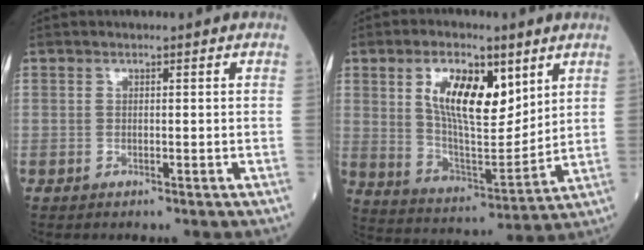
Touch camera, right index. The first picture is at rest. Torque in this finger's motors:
{"motor_torque": [1.23, 0.91, 0.69, 0.17]}